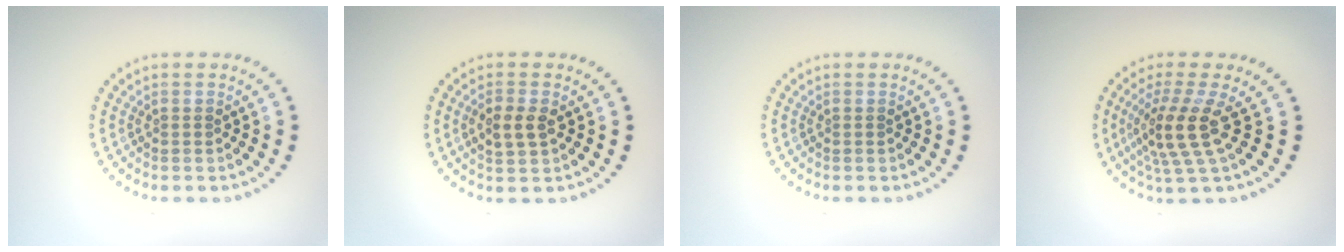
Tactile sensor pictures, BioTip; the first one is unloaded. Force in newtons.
{"total": 2.4, "press": 2.4, "slide": 0.2}
{"total": 0.0}
{"total": 4.3, "press": 3.1, "slide": 3.0}